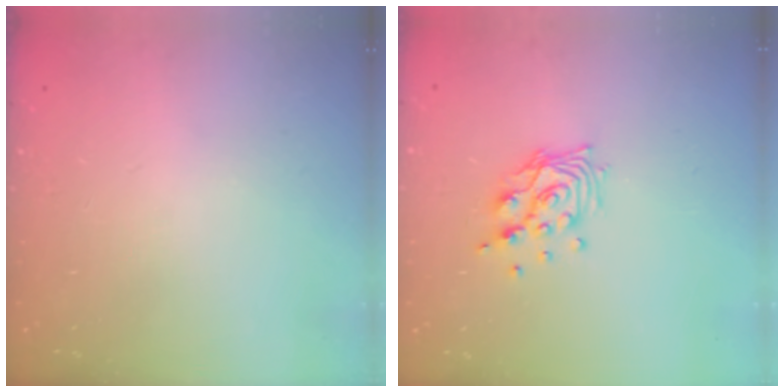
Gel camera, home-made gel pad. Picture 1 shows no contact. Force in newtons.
{"total": 11.1, "press": 10.9, "slide": 1.6}